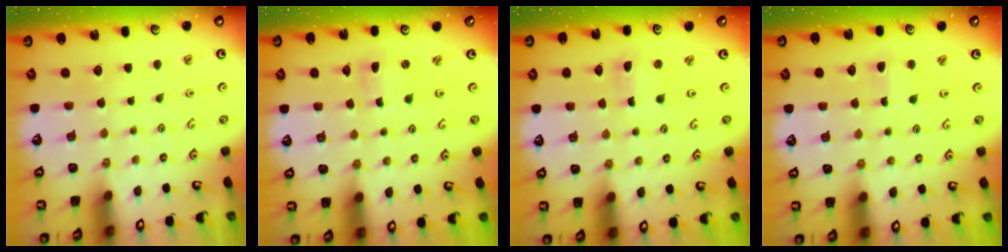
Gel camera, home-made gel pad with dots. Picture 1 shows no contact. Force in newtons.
{"total": 2.2, "press": 2.2, "slide": 0.3}
{"total": 1.1, "press": 1.0, "slide": 0.2}
{"total": 2.5, "press": 2.4, "slide": 0.3}